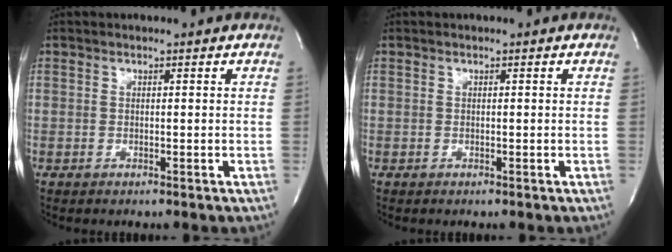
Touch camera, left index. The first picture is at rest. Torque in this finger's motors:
{"motor_torque": [0.02, -0.01, -0.01, -0.01]}